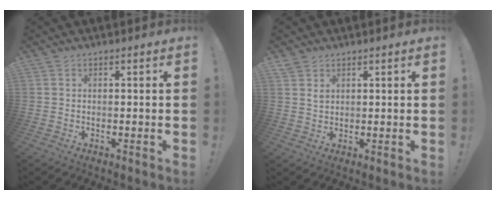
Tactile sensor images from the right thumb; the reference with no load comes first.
{"total": 2.3, "force": [1.7, 1.4, 0.7], "torque": [-0.004, -0.012, 0.030]}